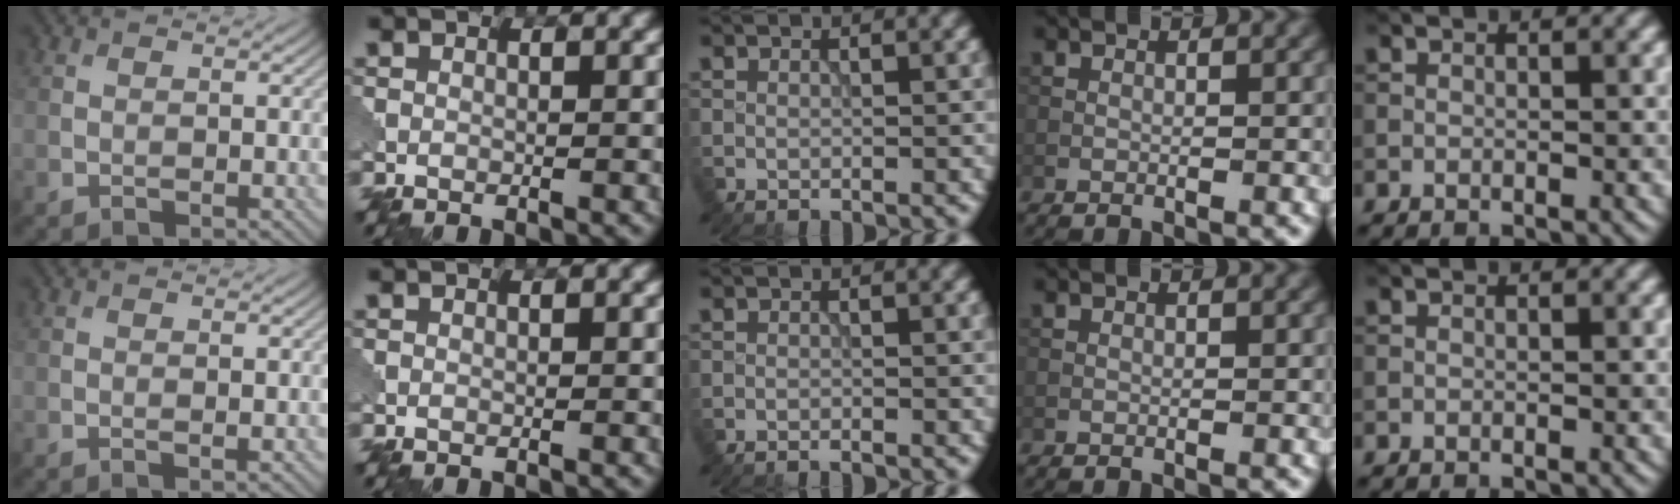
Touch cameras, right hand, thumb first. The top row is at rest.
{"thumb": {"total": 0.5, "force": [0.0, 0.1, 0.5], "torque": [-0.008, -0.004, -0.001]}, "middle": {"total": 0.7, "force": [-0.7, 0.0, 0.2], "torque": [0.000, 0.000, -0.015]}}